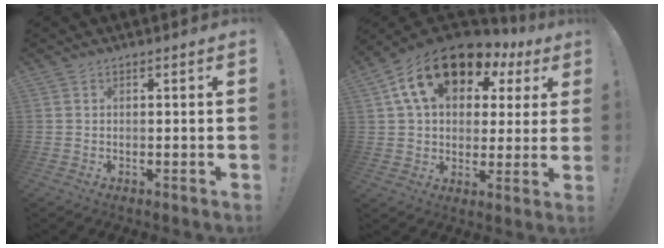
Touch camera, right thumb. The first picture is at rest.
{"total": 18.5, "force": [9.9, 11.0, 11.0], "torque": [-0.179, -0.046, 0.178]}